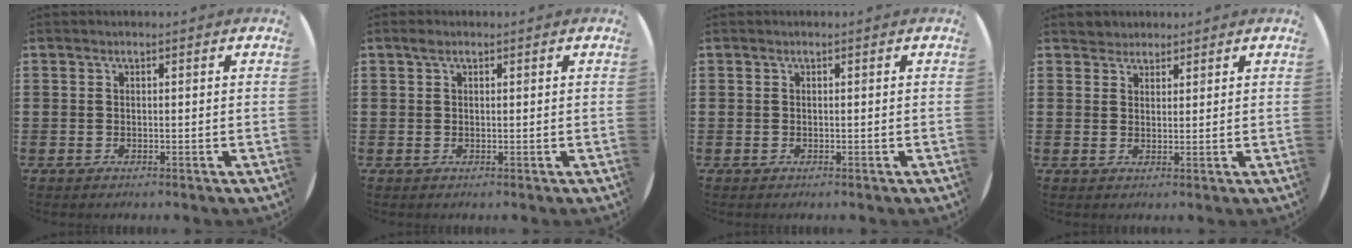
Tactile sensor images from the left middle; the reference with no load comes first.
{"total": 0.7, "force": [0.4, 0.4, 0.4], "torque": [0.000, 0.003, 0.005]}
{"total": 0.0}
{"total": 2.0, "force": [1.8, 0.8, -0.4], "torque": [0.004, 0.005, 0.037]}